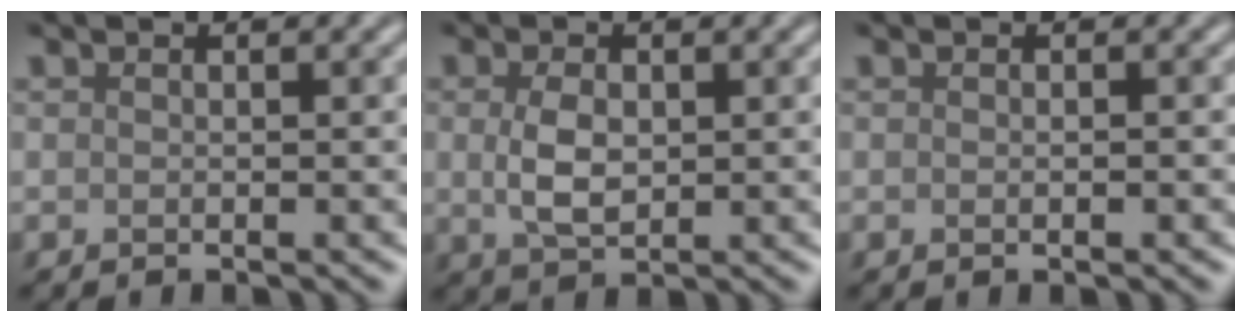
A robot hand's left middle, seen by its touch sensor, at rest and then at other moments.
{"total": 3.2, "force": [0.3, 2.0, 2.5], "torque": [-0.058, 0.002, 0.007]}
{"total": 1.3, "force": [0.2, 0.7, 1.1], "torque": [0.003, 0.006, -0.010]}